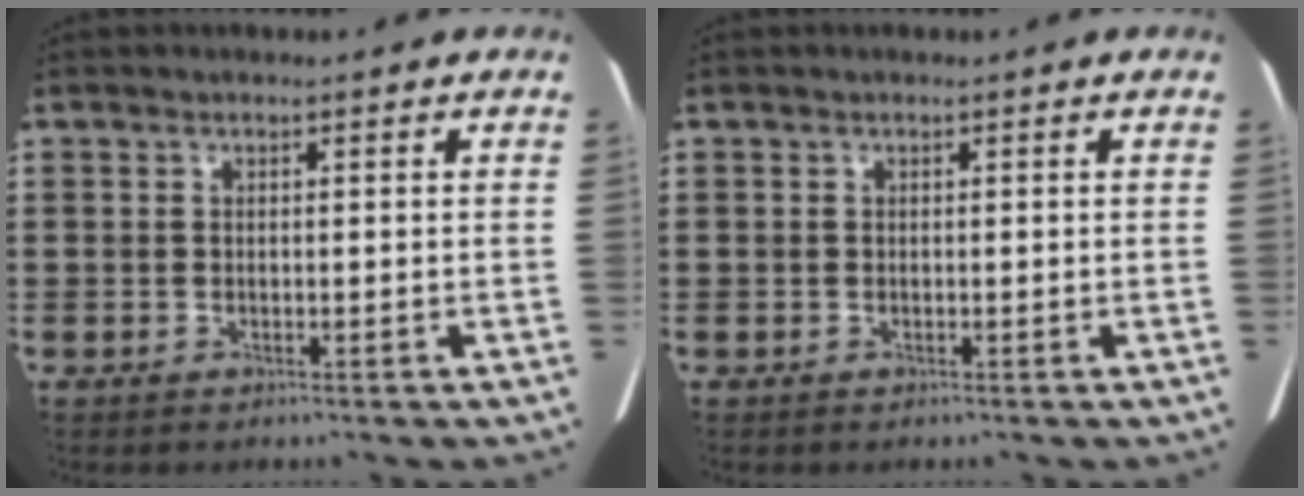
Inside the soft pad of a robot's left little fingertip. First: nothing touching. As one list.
[{"total": 0.0}]